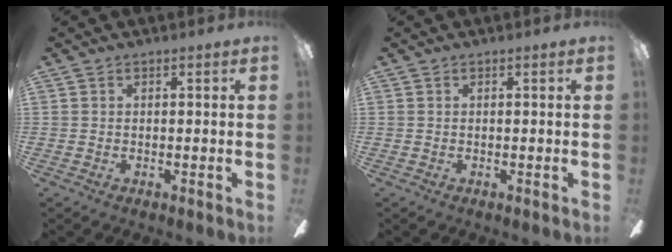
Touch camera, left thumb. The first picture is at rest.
{"total": 0.0}